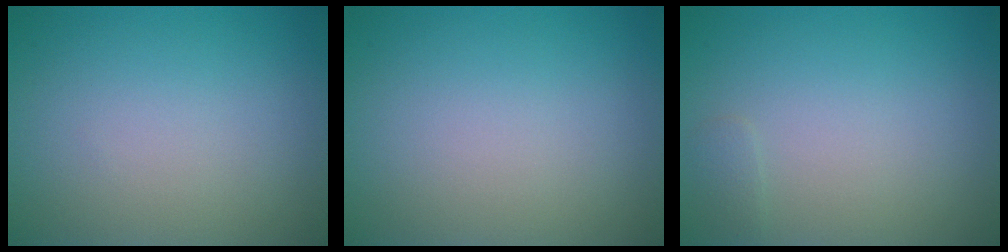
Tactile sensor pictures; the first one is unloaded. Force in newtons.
{"total": 0.0}
{"total": 0.7, "press": 0.7, "slide": 0.0}